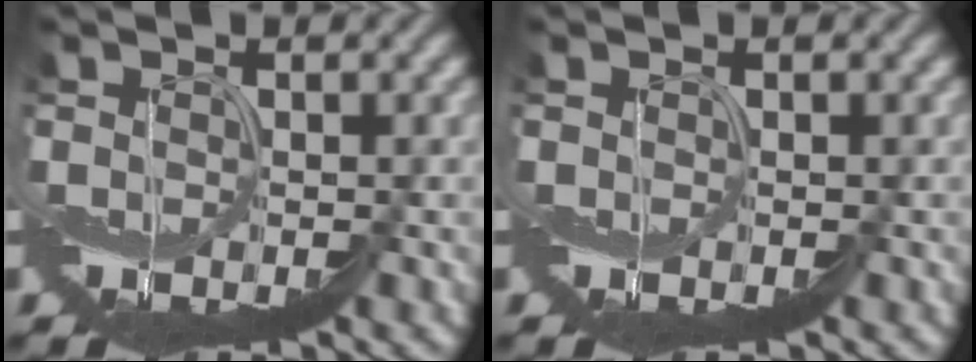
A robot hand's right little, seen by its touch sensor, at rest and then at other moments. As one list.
[{"total": 0.0}]